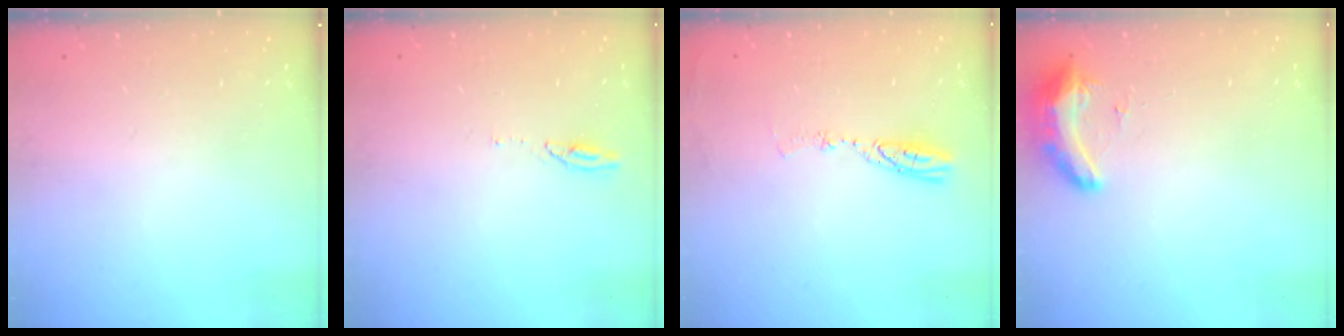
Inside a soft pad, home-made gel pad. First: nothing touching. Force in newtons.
{"total": 3.3, "press": 3.3, "slide": 0.3}
{"total": 5.0, "press": 5.0, "slide": 0.6}
{"total": 16.9, "press": 11.4, "slide": 12.5}